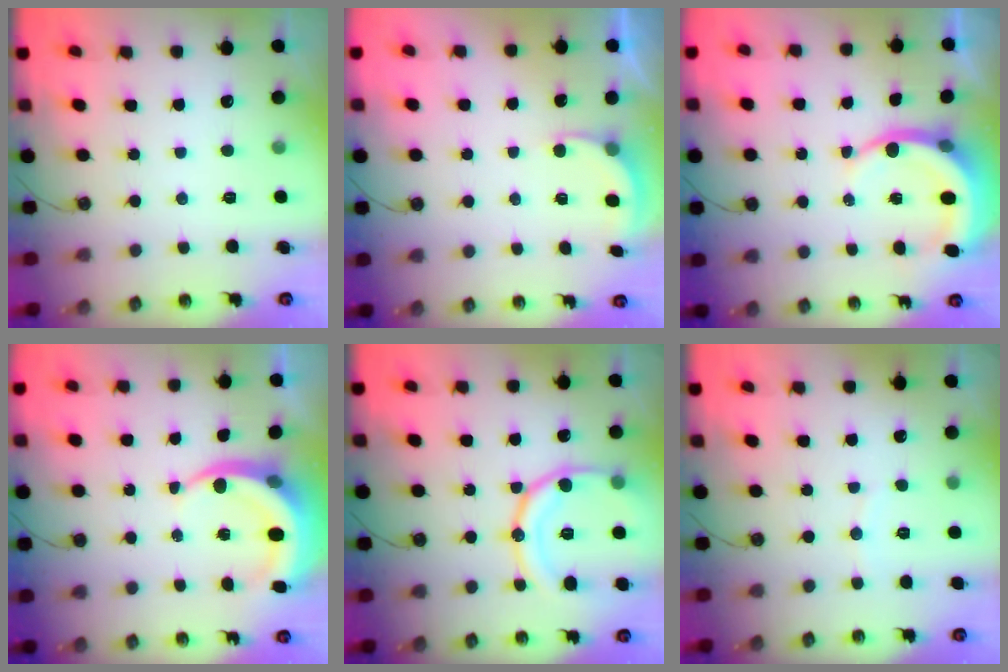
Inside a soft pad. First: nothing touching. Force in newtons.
{"total": 3.3, "press": 3.1, "slide": 1.2}
{"total": 9.3, "press": 9.1, "slide": 2.2}
{"total": 7.5, "press": 7.5, "slide": 0.7}
{"total": 16.6, "press": 16.6, "slide": 1.8}
{"total": 2.6, "press": 2.6, "slide": 0.3}